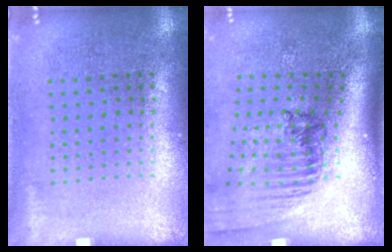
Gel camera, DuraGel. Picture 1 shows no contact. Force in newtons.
{"total": 1.7, "press": 1.4, "slide": 1.0}